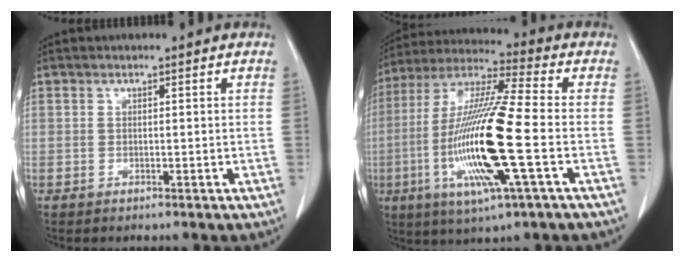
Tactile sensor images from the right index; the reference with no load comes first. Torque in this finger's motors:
{"motor_torque": [2.14, 0.00, 0.87, 0.21]}